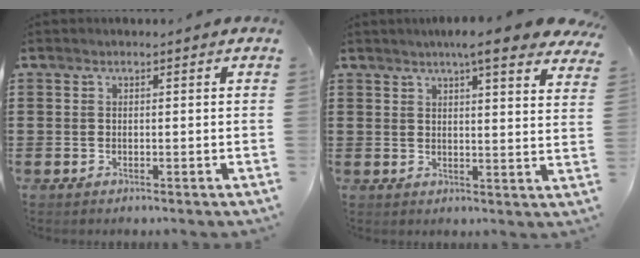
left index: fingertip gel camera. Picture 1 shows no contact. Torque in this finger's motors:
{"motor_torque": [1.08, -1.06, 0.65, 0.13]}